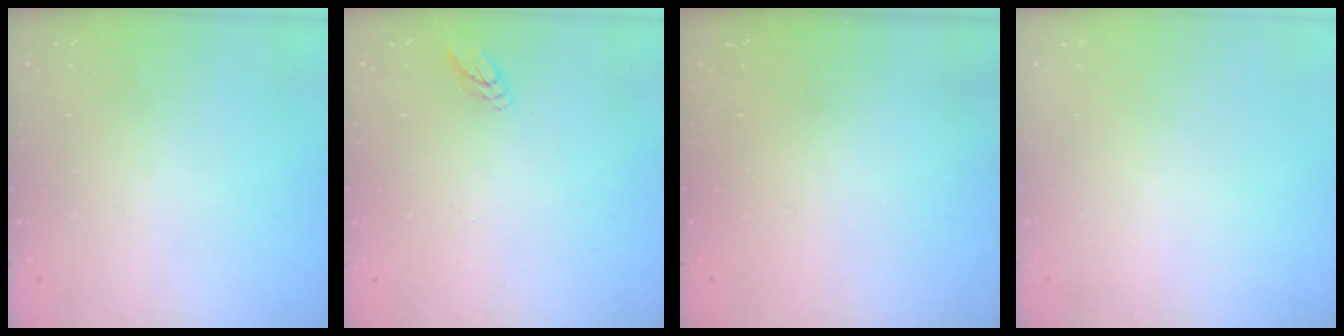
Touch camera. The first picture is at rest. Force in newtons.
{"total": 4.6, "press": 4.6, "slide": 0.4}
{"total": 0.0}
{"total": 0.0}